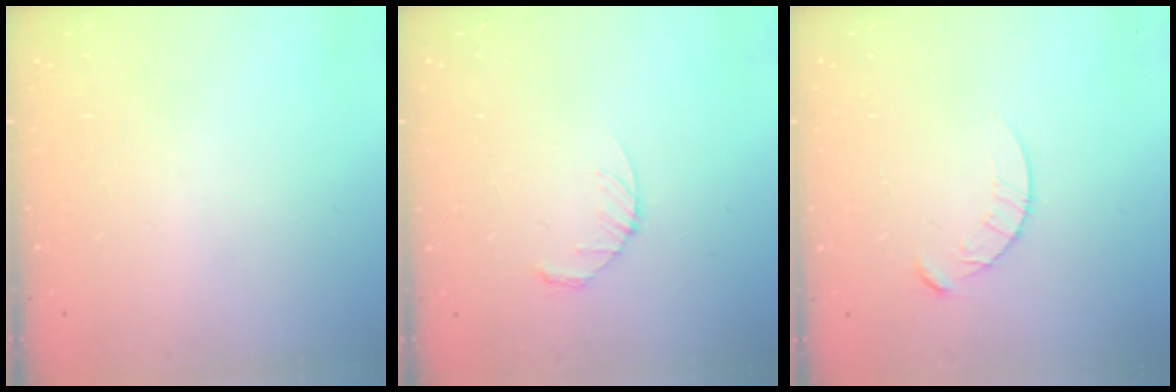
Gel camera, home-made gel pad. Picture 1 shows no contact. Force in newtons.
{"total": 3.4, "press": 3.4, "slide": 0.5}
{"total": 4.7, "press": 4.7, "slide": 0.5}